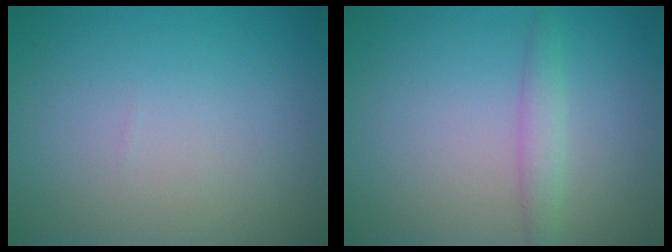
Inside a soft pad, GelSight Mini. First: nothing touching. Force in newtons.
{"total": 1.7, "press": 1.6, "slide": 0.2}